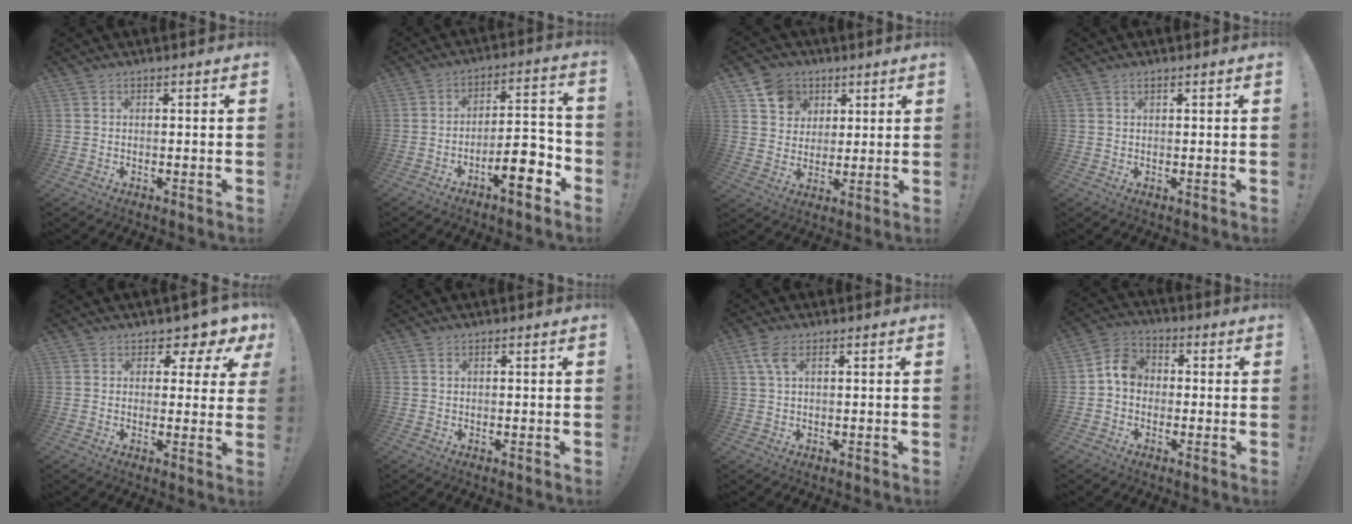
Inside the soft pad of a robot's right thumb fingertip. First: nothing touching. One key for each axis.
{"total": 11.9, "fx": -6.2, "fy": 3.6, "fz": 9.5, "tx": -0.121, "ty": 0.032, "tz": -0.104}
{"total": 10.2, "fx": 5.0, "fy": 8.6, "fz": 2.3, "tx": -0.023, "ty": -0.035, "tz": 0.099}
{"total": 0.8, "fx": 0.5, "fy": 0.3, "fz": 0.5, "tx": -0.007, "ty": 0.000, "tz": 0.009}
{"total": 4.3, "fx": 2.6, "fy": 2.9, "fz": 1.8, "tx": -0.018, "ty": -0.029, "tz": 0.042}
{"total": 0.6, "fx": 0.4, "fy": 0.3, "fz": 0.3, "tx": -0.008, "ty": 0.001, "tz": 0.008}
{"total": 4.6, "fx": 1.8, "fy": 2.1, "fz": 3.7, "tx": -0.082, "ty": 0.001, "tz": 0.032}
{"total": 7.5, "fx": -0.1, "fy": 6.2, "fz": 4.3, "tx": -0.069, "ty": 0.024, "tz": 0.005}